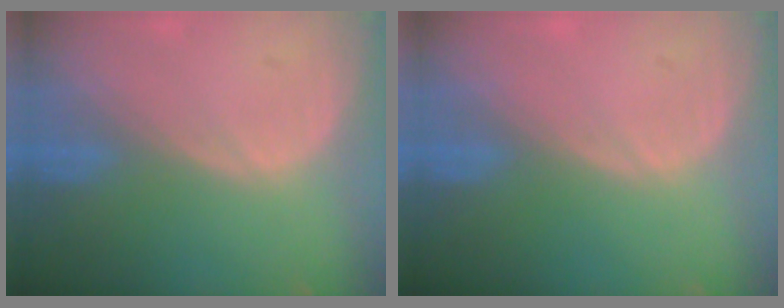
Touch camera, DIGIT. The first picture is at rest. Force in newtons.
{"total": 0.0}